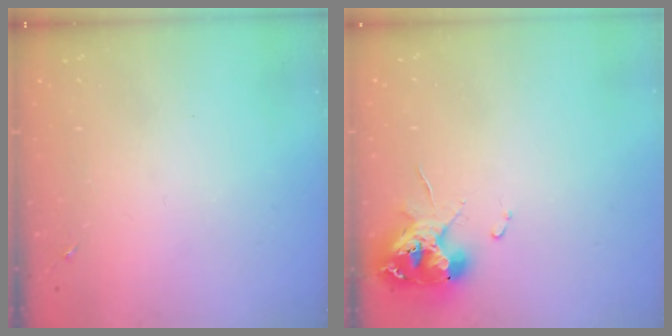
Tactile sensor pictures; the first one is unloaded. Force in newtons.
{"total": 11.1, "press": 11.0, "slide": 1.2}